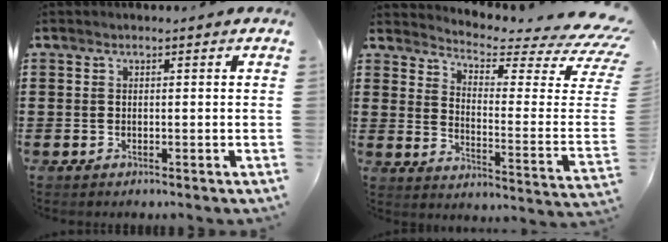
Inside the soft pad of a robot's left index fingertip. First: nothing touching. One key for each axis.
{"total": 4.0, "fx": 3.4, "fy": -0.1, "fz": 2.0, "tx": -0.054, "ty": -0.049, "tz": 0.051}